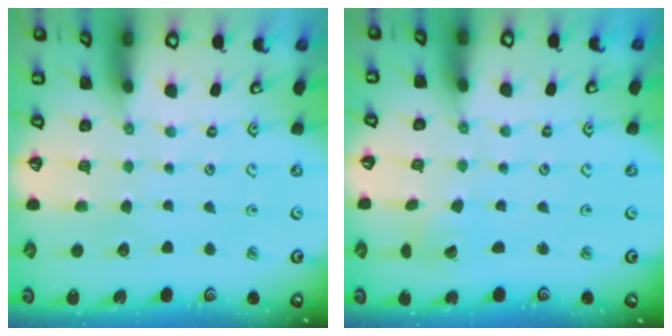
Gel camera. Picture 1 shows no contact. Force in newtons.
{"total": 2.6, "press": 2.6, "slide": 0.3}